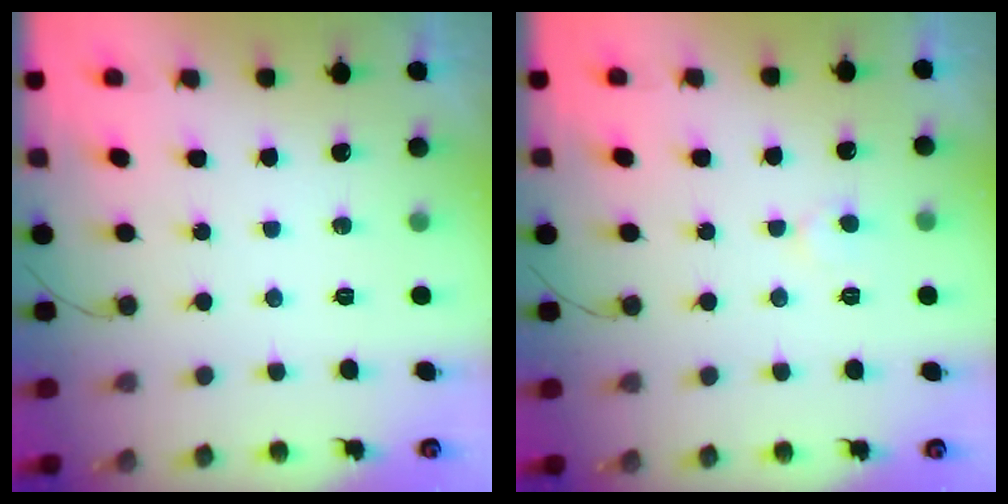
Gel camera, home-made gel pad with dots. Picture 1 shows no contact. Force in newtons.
{"total": 4.5, "press": 4.4, "slide": 0.3}